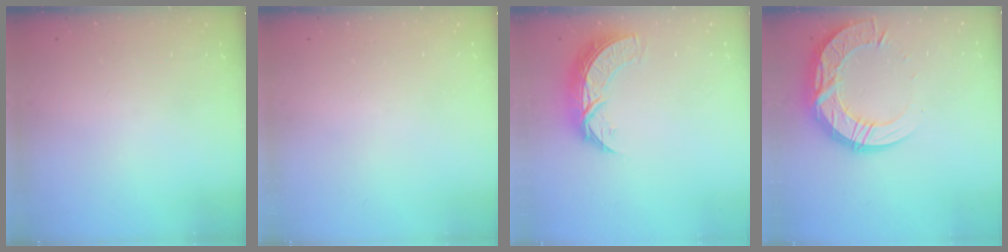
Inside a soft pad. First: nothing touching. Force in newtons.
{"total": 0.0}
{"total": 9.2, "press": 9.2, "slide": 0.6}
{"total": 17.4, "press": 17.4, "slide": 1.3}